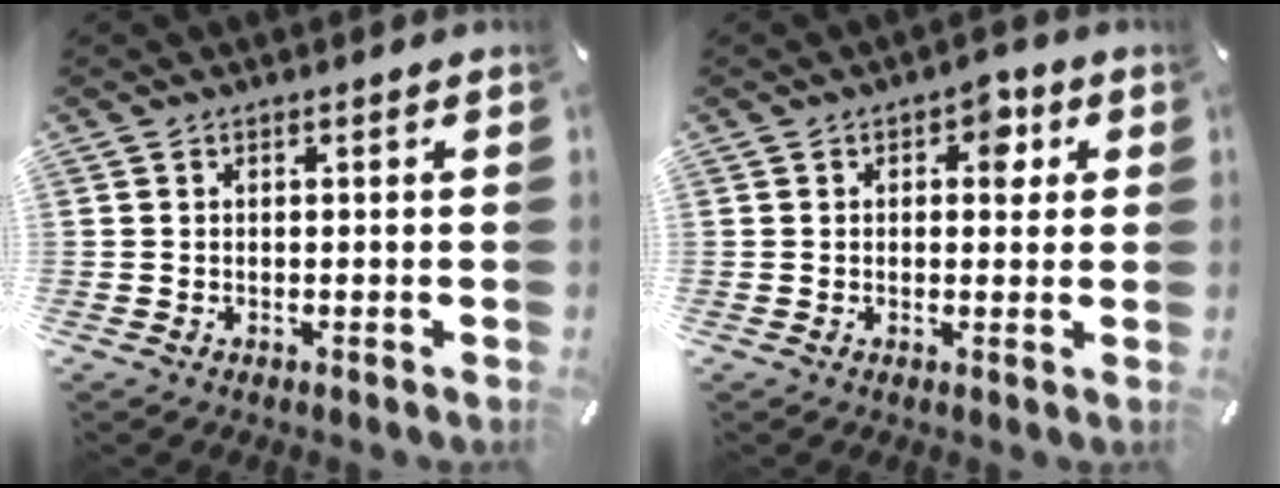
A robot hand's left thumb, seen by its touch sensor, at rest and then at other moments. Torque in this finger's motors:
{"motor_torque": [0.92, 0.93, 0.41, -0.51, 0.14]}